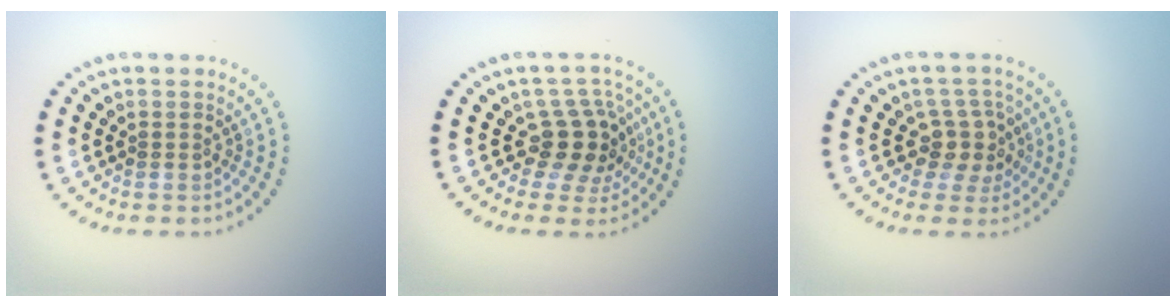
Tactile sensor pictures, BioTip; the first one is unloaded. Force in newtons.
{"total": 3.8, "press": 3.0, "slide": 2.4}
{"total": 2.9, "press": 2.4, "slide": 1.7}